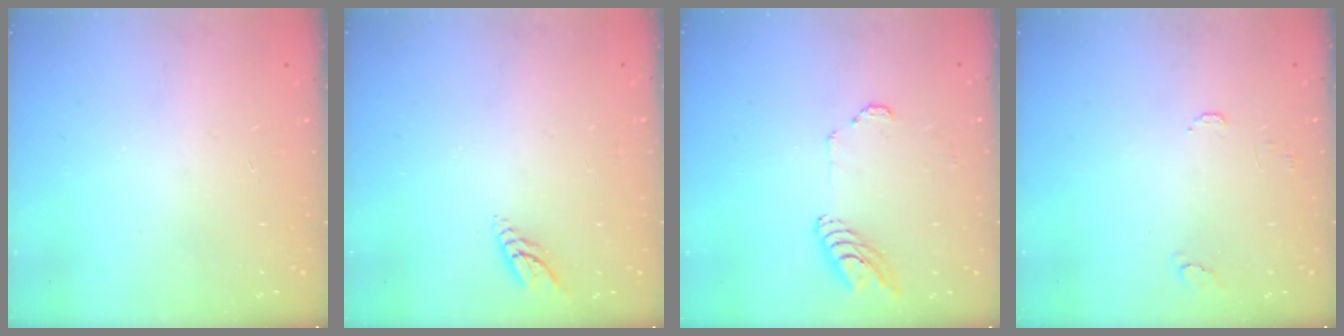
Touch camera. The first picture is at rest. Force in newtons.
{"total": 4.7, "press": 4.7, "slide": 0.5}
{"total": 8.8, "press": 8.8, "slide": 0.9}
{"total": 5.2, "press": 5.2, "slide": 0.4}